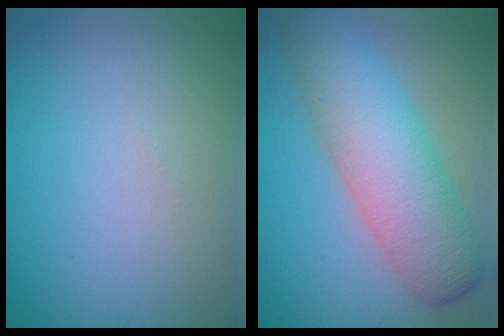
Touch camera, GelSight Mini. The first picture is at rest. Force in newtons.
{"total": 7.4, "press": 7.4, "slide": 0.3}